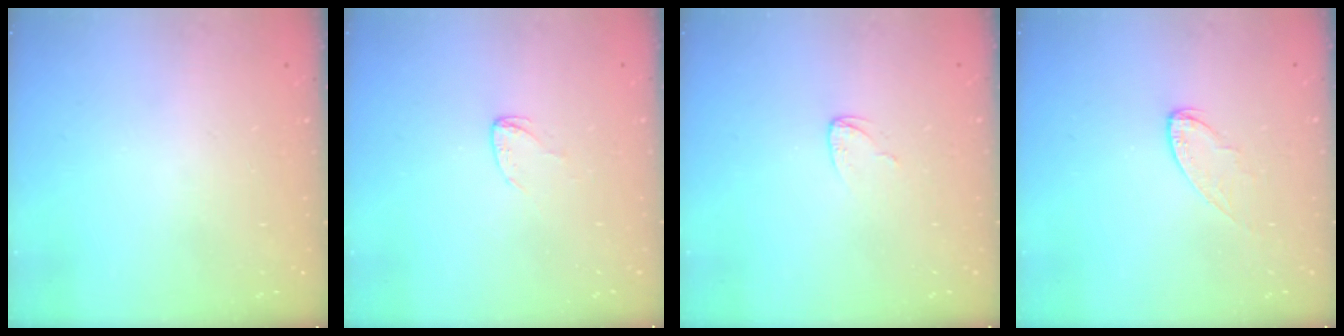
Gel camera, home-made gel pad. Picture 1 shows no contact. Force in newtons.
{"total": 3.3, "press": 3.3, "slide": 0.3}
{"total": 3.0, "press": 3.0, "slide": 0.3}
{"total": 5.5, "press": 5.5, "slide": 0.4}